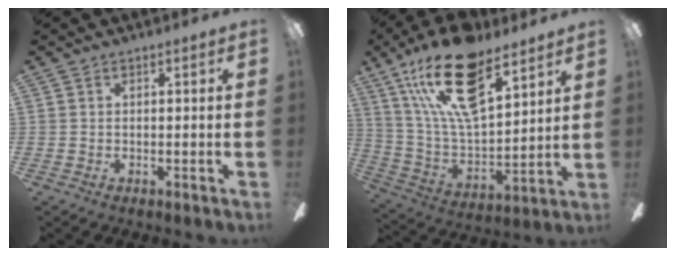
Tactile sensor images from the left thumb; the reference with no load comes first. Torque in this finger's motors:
{"motor_torque": [0.70, 0.65, 2.00, -0.78, 0.26]}